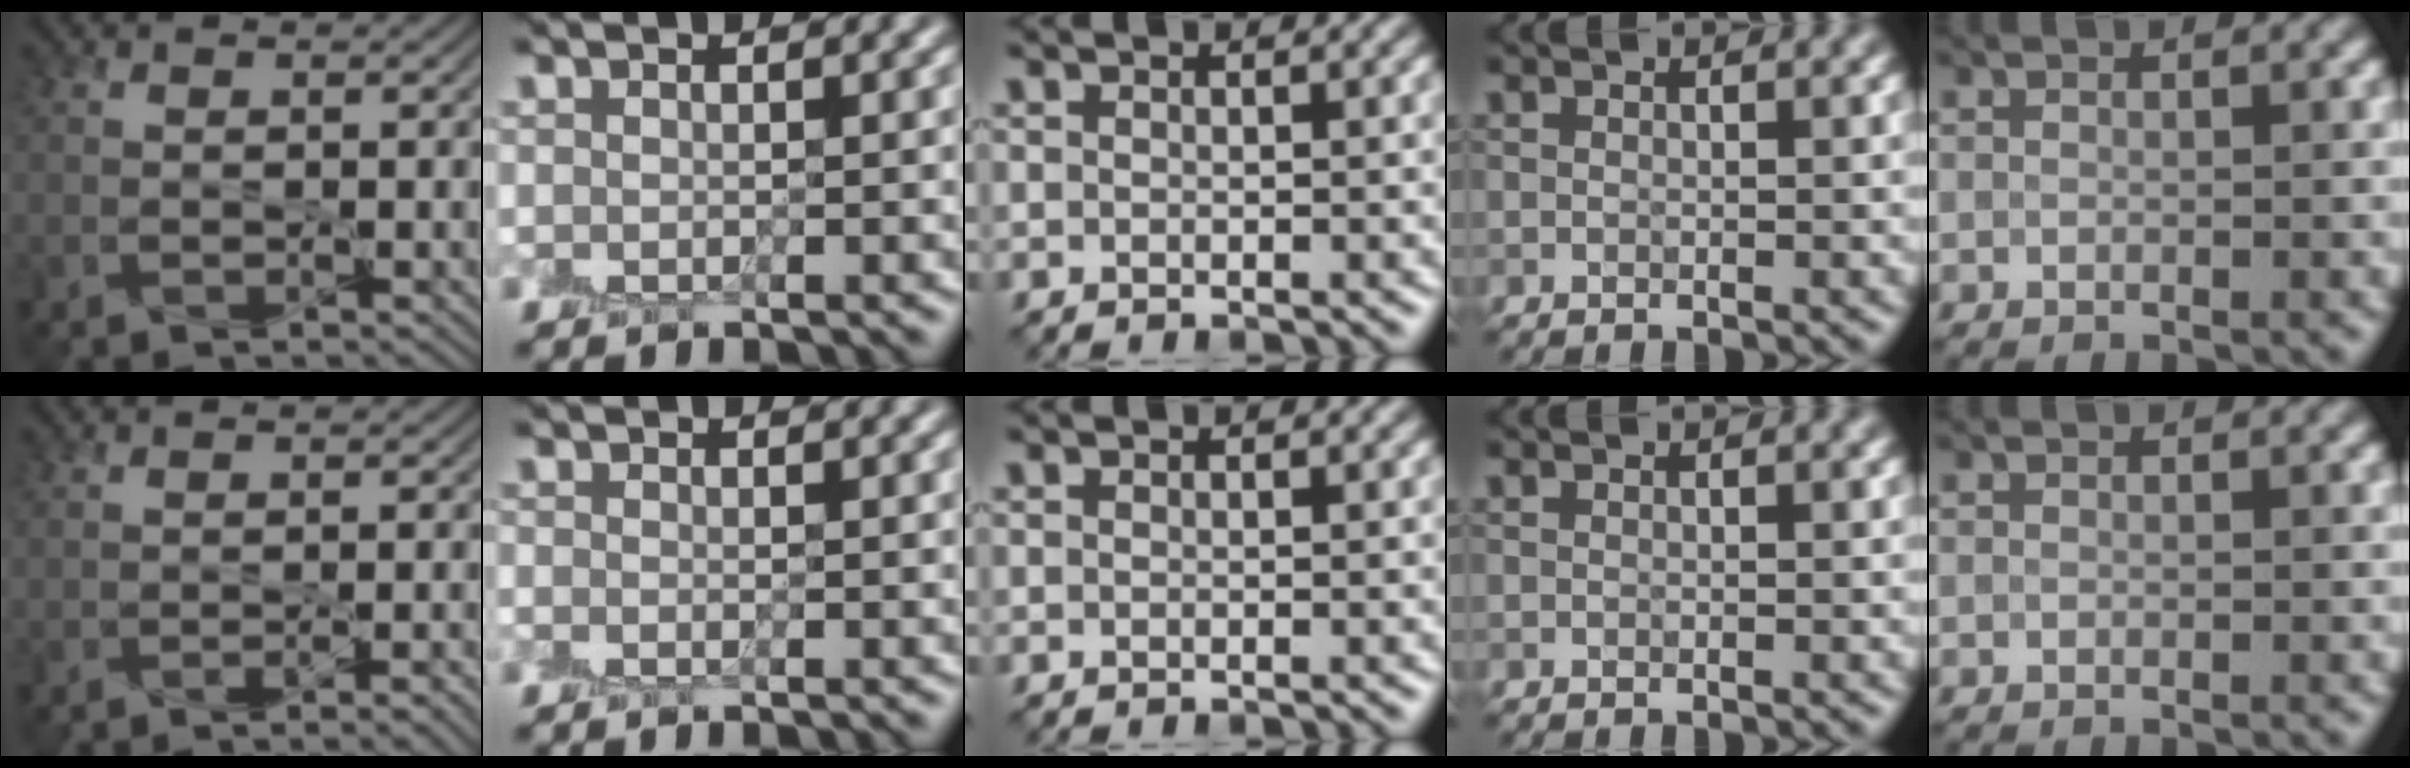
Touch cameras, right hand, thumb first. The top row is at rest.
{"thumb": {"total": 1.8, "force": [-0.9, 0.3, 1.5], "torque": [-0.025, -0.001, -0.013]}, "index": {"total": 0.5, "force": [-0.5, -0.1, 0.0], "torque": [0.003, -0.003, -0.010]}}